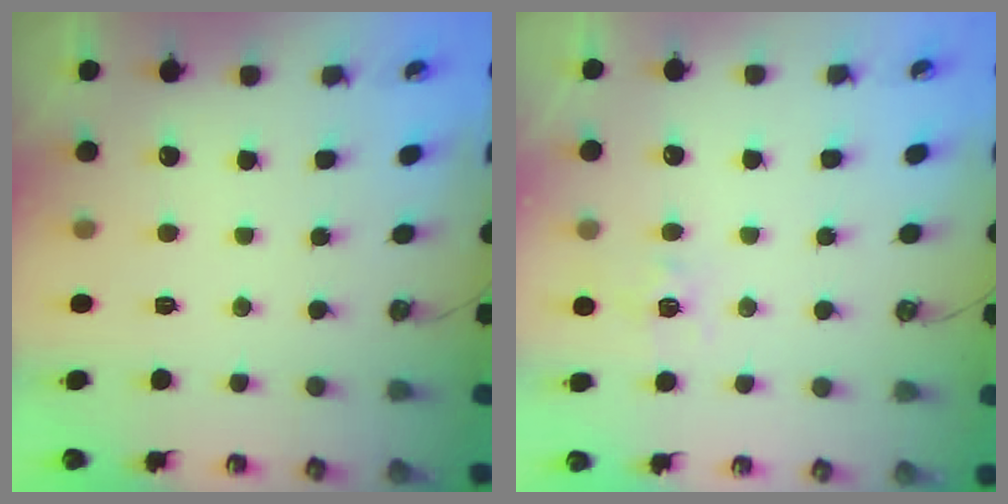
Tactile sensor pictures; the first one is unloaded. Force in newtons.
{"total": 6.4, "press": 6.3, "slide": 0.8}